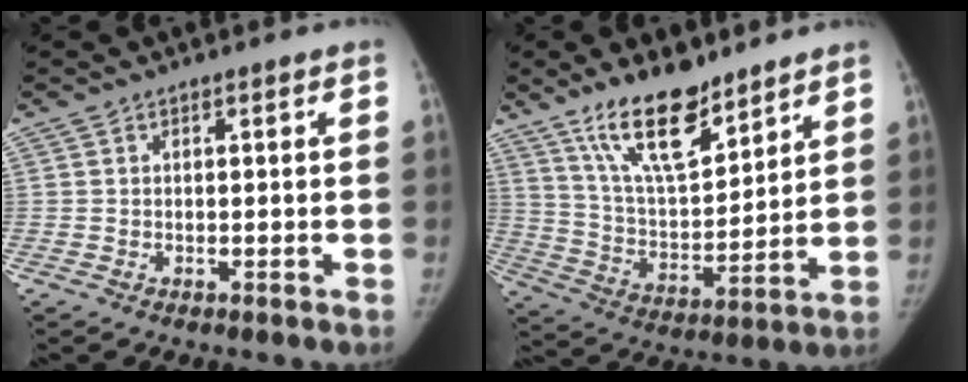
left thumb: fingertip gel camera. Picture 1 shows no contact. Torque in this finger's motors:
{"motor_torque": [1.13, -0.48, 1.39, -1.38, 0.39]}